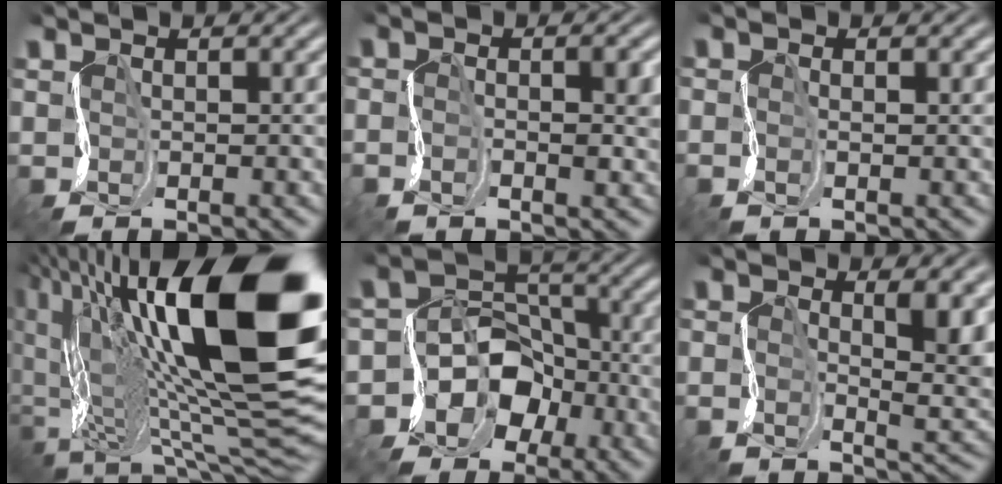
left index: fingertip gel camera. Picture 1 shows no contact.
{"total": 2.0, "force": [-1.3, 0.7, 1.4], "torque": [-0.033, -0.002, -0.031]}
{"total": 0.7, "force": [-0.7, 0.0, -0.1], "torque": [-0.006, -0.001, -0.016]}
{"total": 20.3, "force": [3.0, 8.4, 18.3], "torque": [-0.319, 0.023, 0.042]}
{"total": 6.4, "force": [-3.4, 5.2, 1.7], "torque": [-0.015, 0.010, -0.077]}
{"total": 4.1, "force": [0.2, 1.5, 3.8], "torque": [-0.069, -0.007, -0.002]}